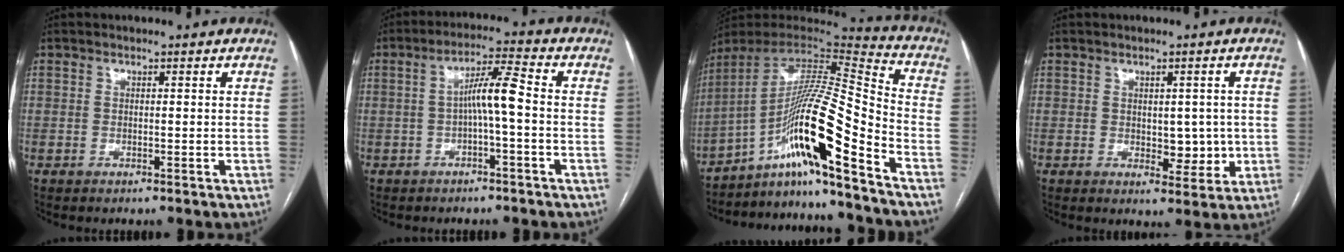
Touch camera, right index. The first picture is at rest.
{"total": 5.9, "force": [-0.7, 0.2, 5.8], "torque": [-0.102, 0.020, -0.011]}
{"total": 17.9, "force": [-10.3, -0.9, 14.6], "torque": [-0.272, 0.008, -0.182]}
{"total": 5.0, "force": [-0.1, 2.9, 4.1], "torque": [-0.046, -0.001, 0.008]}